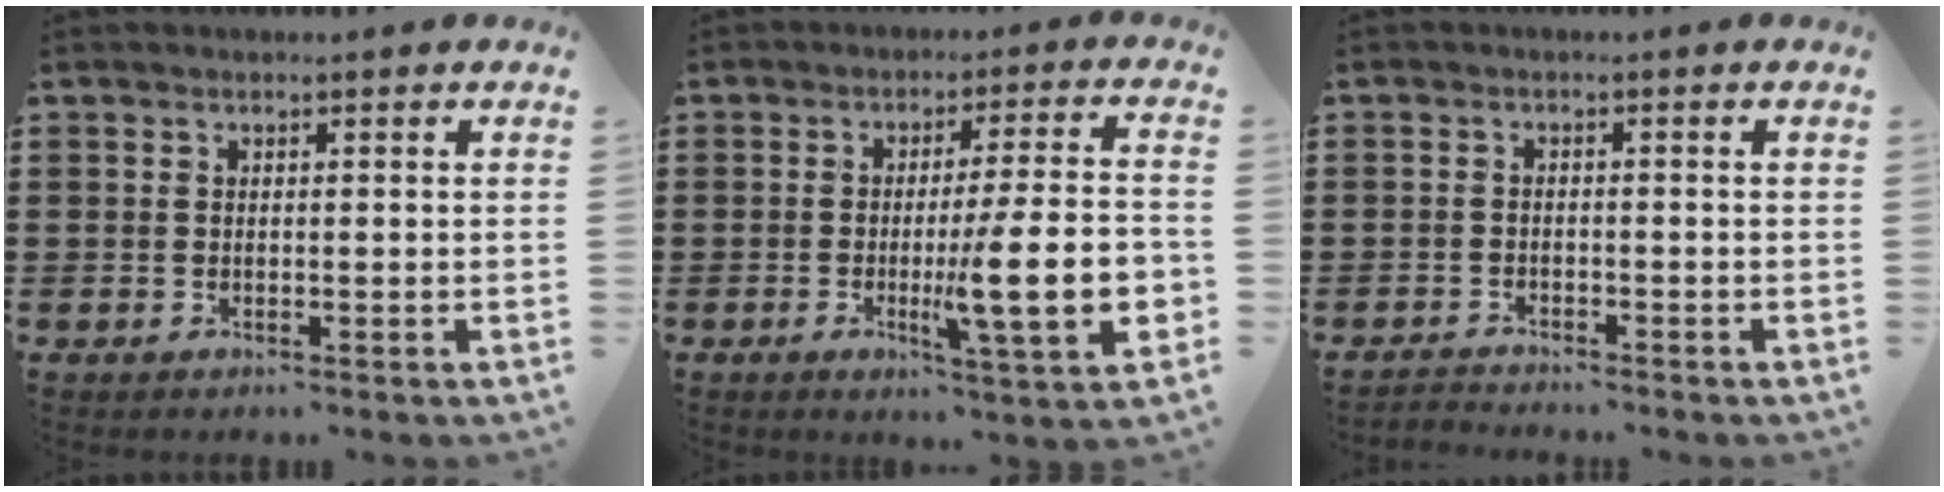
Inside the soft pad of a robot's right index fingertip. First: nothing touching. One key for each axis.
{"total": 14.2, "fx": -2.6, "fy": 2.1, "fz": 13.8, "tx": -0.216, "ty": -0.018, "tz": -0.046}
{"total": 1.8, "fx": -1.7, "fy": 0.1, "fz": -0.2, "tx": -0.003, "ty": 0.003, "tz": -0.039}